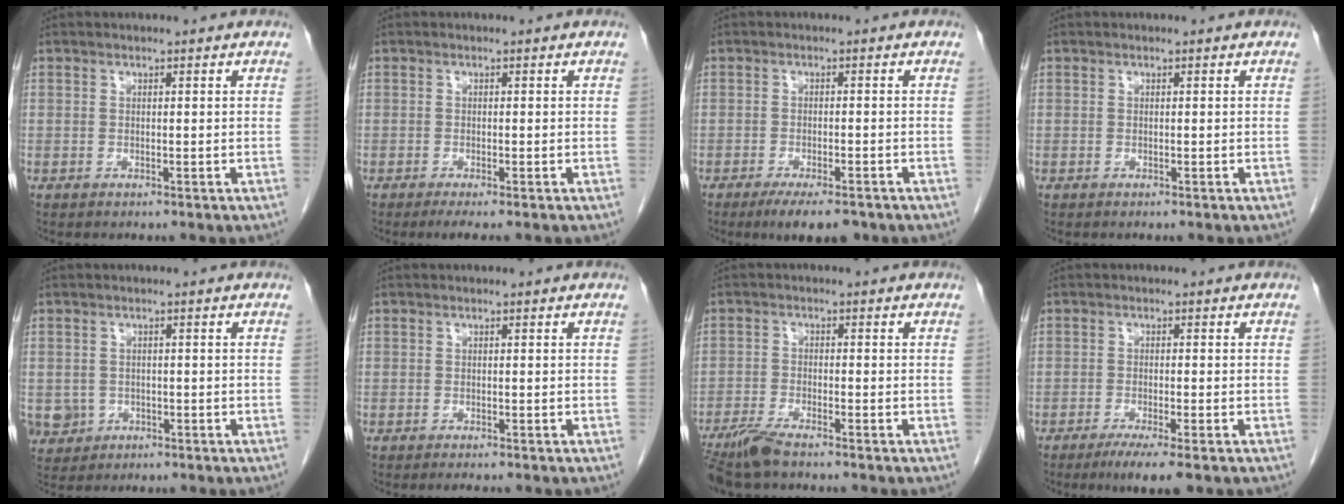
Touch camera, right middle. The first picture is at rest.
{"total": 2.3, "force": [-1.7, 0.1, 1.6], "torque": [-0.023, -0.006, -0.026]}
{"total": 6.7, "force": [-5.0, 1.7, 4.2], "torque": [-0.057, -0.010, -0.073]}
{"total": 0.0}
{"total": 5.0, "force": [-1.5, 4.7, 0.8], "torque": [-0.024, 0.003, -0.019]}
{"total": 1.3, "force": [-1.1, 0.0, 0.6], "torque": [-0.009, -0.003, -0.013]}
{"total": 5.1, "force": [-4.2, 0.4, 2.8], "torque": [-0.056, -0.015, -0.081]}
{"total": 4.8, "force": [-3.2, 0.2, 3.6], "torque": [-0.057, -0.013, -0.052]}